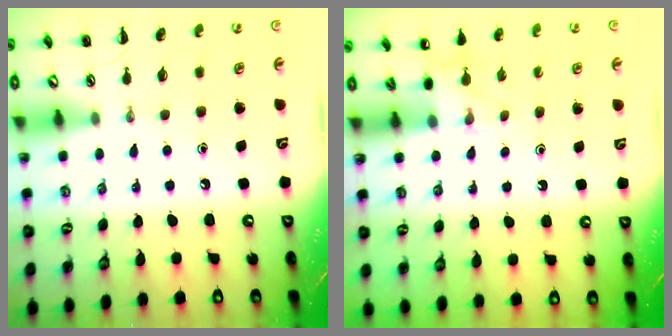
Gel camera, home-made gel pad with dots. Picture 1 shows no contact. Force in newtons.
{"total": 3.9, "press": 3.7, "slide": 1.3}